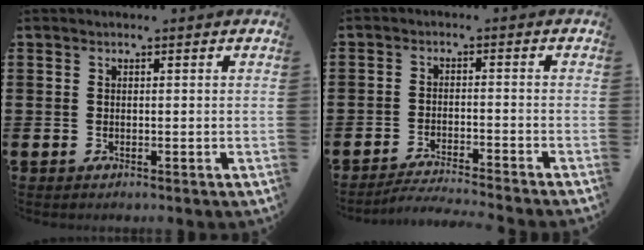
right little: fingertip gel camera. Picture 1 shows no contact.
{"total": 2.6, "force": [-2.6, -0.4, 0.5], "torque": [-0.009, 0.001, -0.053]}